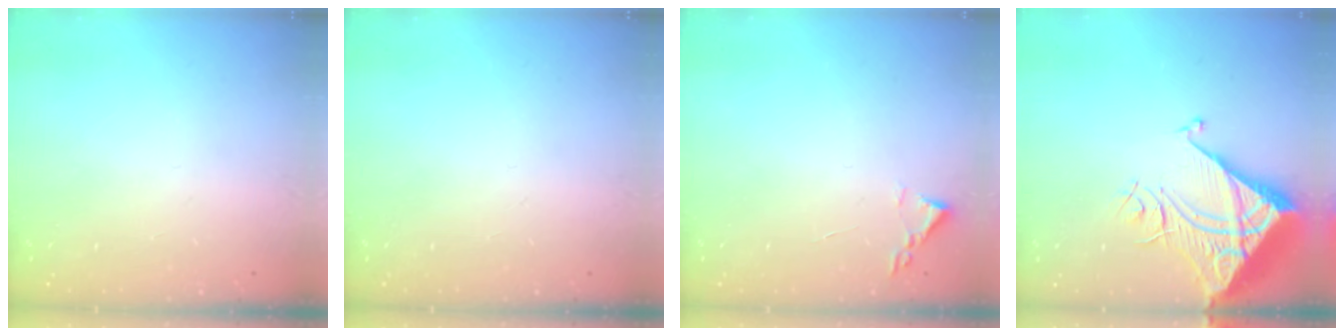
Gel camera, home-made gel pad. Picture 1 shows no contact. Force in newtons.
{"total": 0.0}
{"total": 1.8, "press": 1.7, "slide": 0.2}
{"total": 9.4, "press": 9.3, "slide": 1.0}